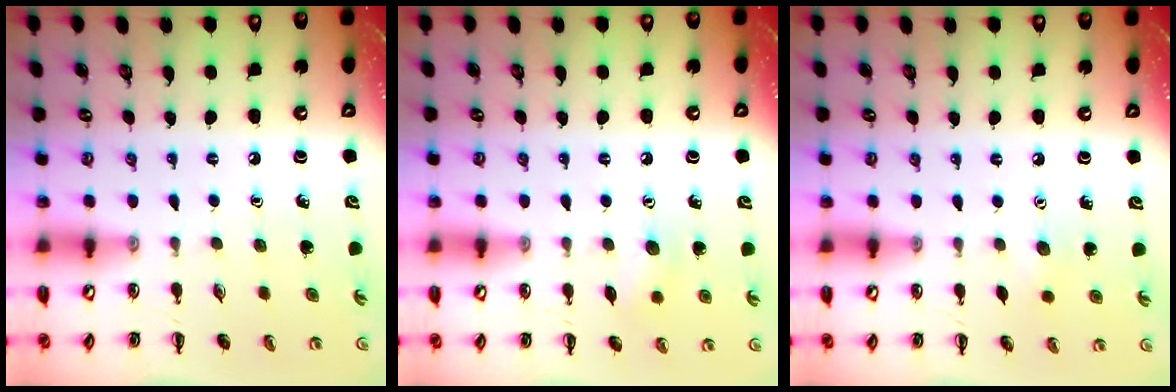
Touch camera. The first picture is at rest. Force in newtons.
{"total": 5.6, "press": 5.5, "slide": 1.4}
{"total": 2.8, "press": 2.8, "slide": 0.7}